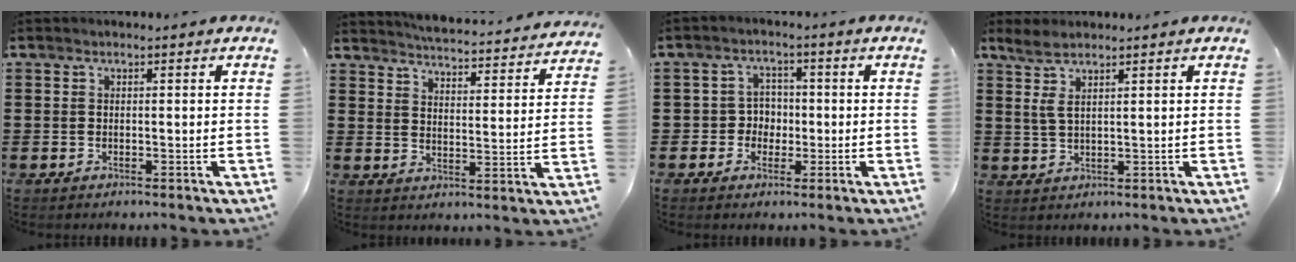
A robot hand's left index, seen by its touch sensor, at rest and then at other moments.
{"total": 4.1, "force": [4.1, -0.6, 0.3], "torque": [-0.028, -0.040, 0.065]}
{"total": 3.5, "force": [-0.8, 3.3, 1.1], "torque": [-0.035, 0.008, -0.020]}
{"total": 3.2, "force": [1.9, 0.8, 2.4], "torque": [-0.054, 0.004, 0.035]}